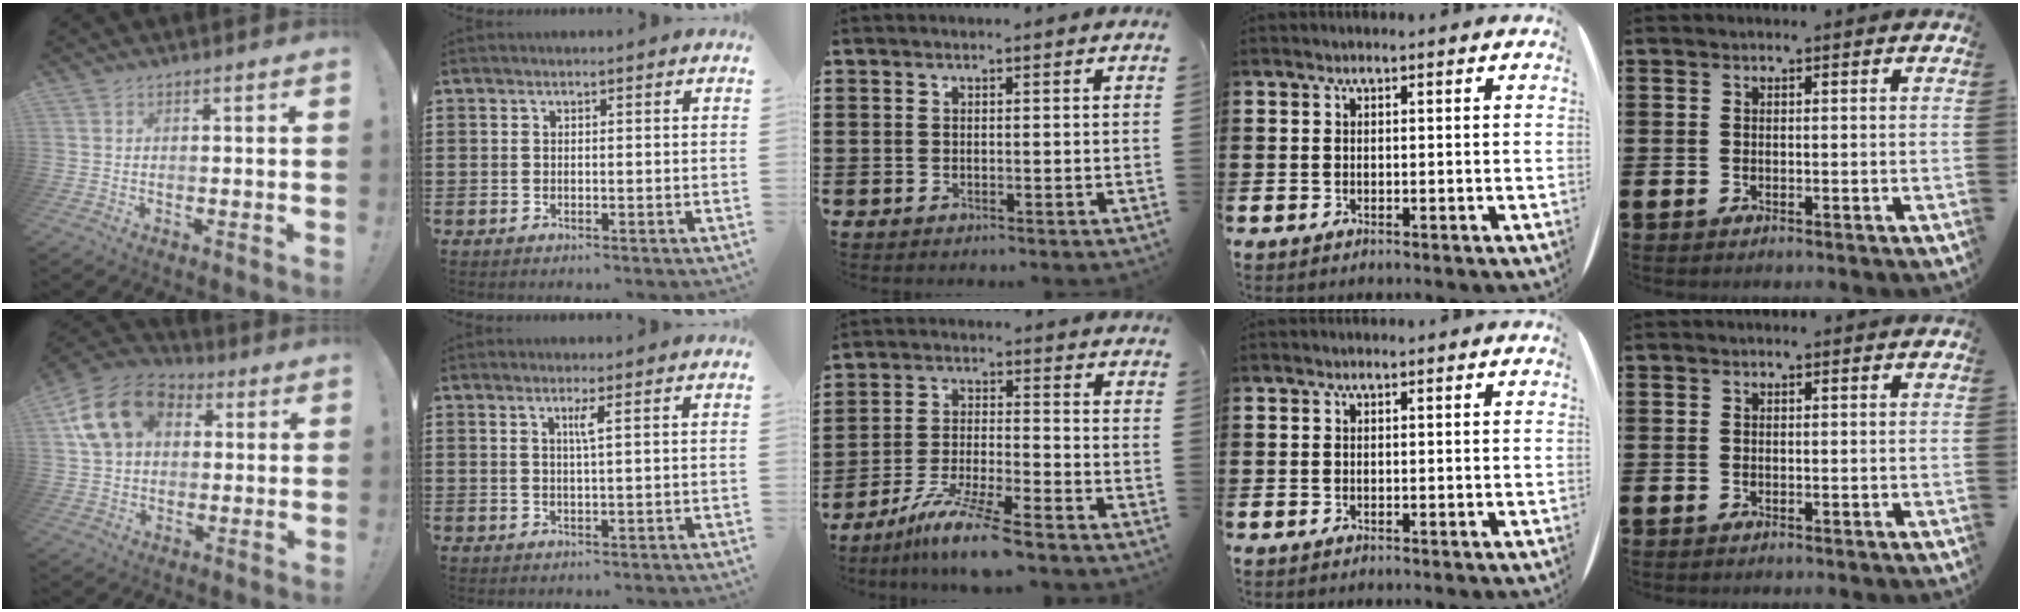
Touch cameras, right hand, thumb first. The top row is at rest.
{"thumb": {"total": 16.0, "force": [5.6, 11.9, 9.1], "torque": [-0.146, -0.006, 0.111]}, "index": {"total": 1.9, "force": [0.6, -0.4, 1.7], "torque": [-0.033, -0.005, 0.007]}, "middle": {"total": 8.6, "force": [-7.0, 0.0, 5.0], "torque": [-0.101, -0.010, -0.135]}}